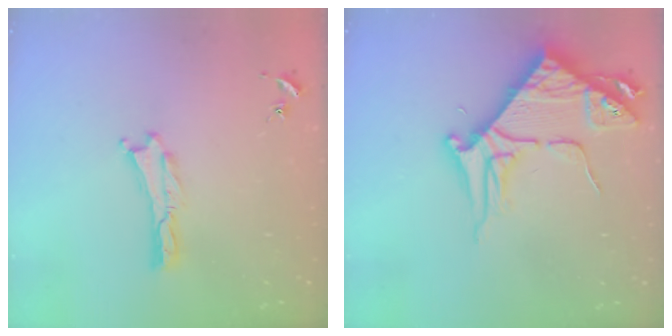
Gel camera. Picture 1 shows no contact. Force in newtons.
{"total": 9.4, "press": 9.3, "slide": 1.1}